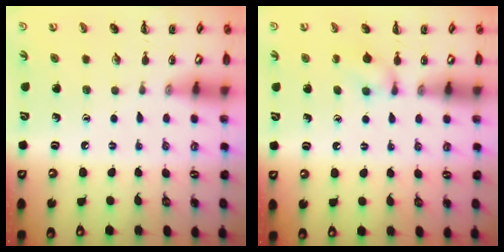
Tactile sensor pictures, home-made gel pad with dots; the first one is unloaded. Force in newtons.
{"total": 4.9, "press": 4.6, "slide": 1.7}